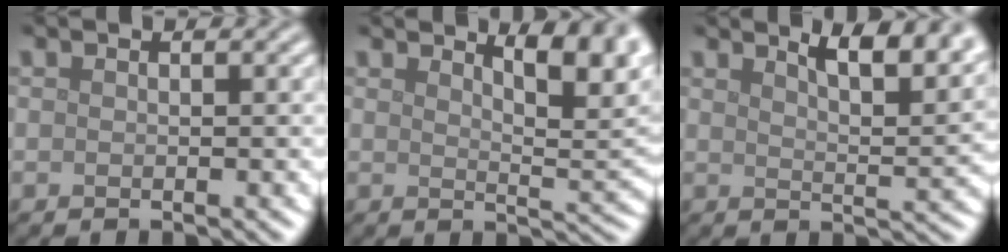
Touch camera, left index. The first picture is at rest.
{"total": 6.1, "force": [3.6, 1.9, 4.6], "torque": [-0.051, 0.004, 0.051]}
{"total": 6.6, "force": [4.4, 2.0, 4.4], "torque": [-0.042, 0.015, 0.046]}